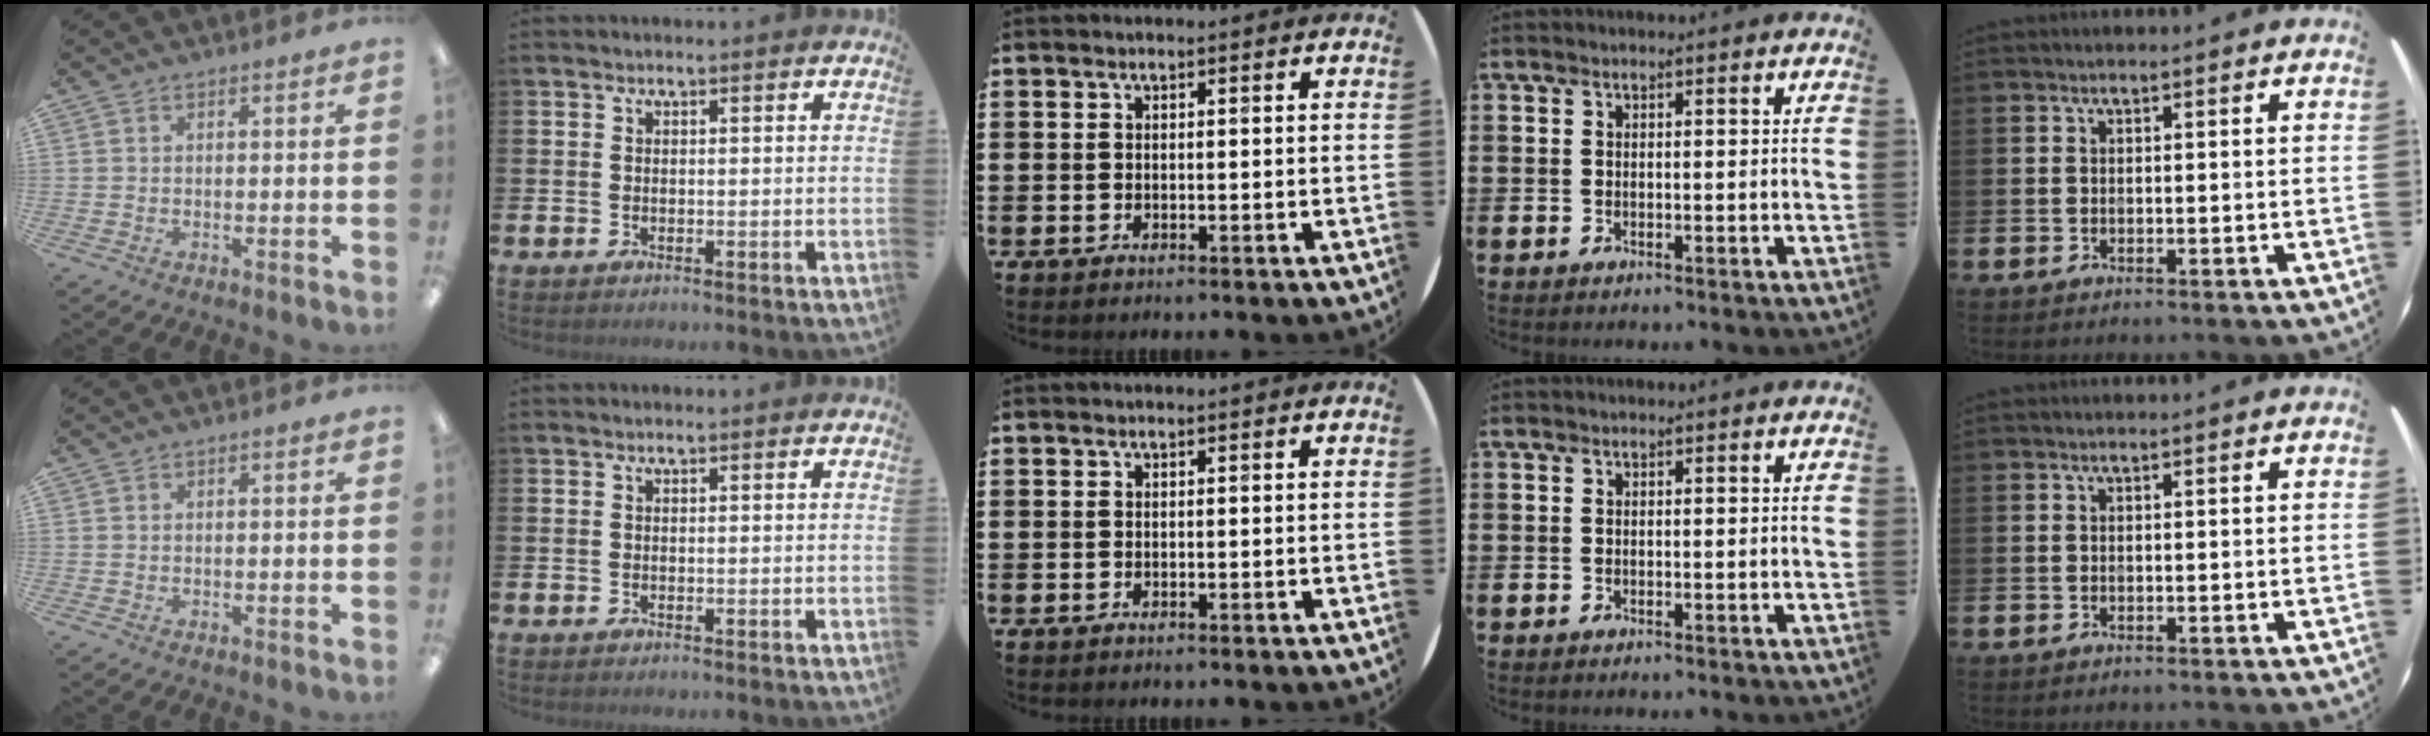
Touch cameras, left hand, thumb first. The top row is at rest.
{}